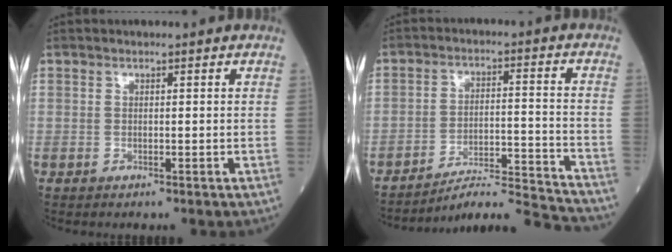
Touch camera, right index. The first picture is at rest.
{"total": 13.0, "force": [-12.8, -1.8, 1.5], "torque": [-0.017, 0.016, -0.197]}